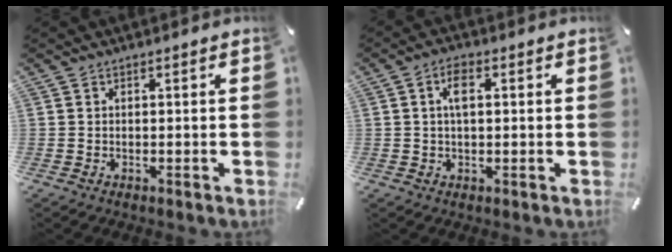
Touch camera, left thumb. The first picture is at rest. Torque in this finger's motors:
{"motor_torque": [-0.03, 0.12, 0.21, 0.19, 0.02]}